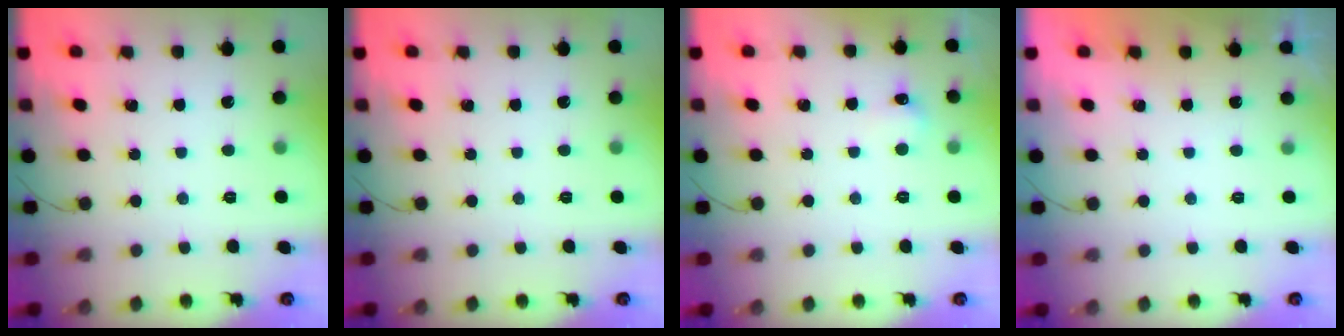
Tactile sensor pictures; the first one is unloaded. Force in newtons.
{"total": 0.0}
{"total": 4.2, "press": 4.1, "slide": 1.0}
{"total": 0.6, "press": 0.2, "slide": 0.5}